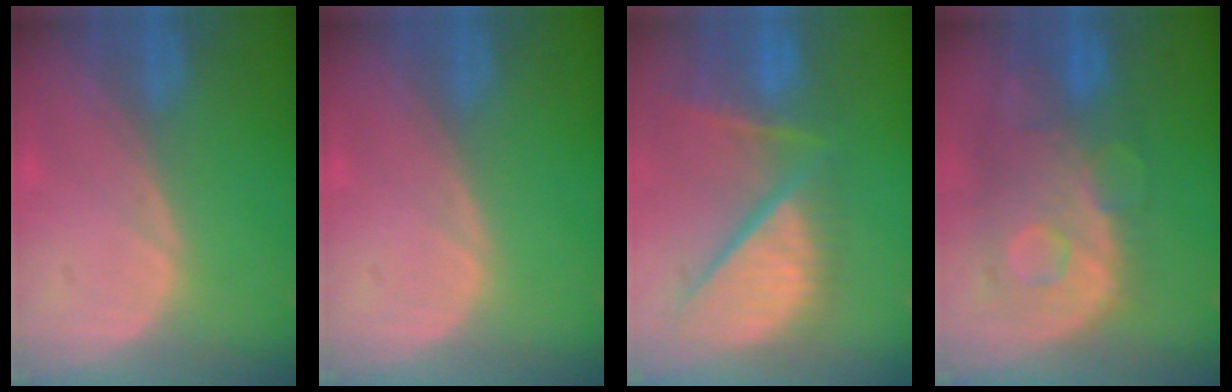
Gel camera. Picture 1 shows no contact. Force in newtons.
{"total": 0.0}
{"total": 12.6, "press": 10.3, "slide": 7.2}
{"total": 11.3, "press": 9.7, "slide": 5.7}